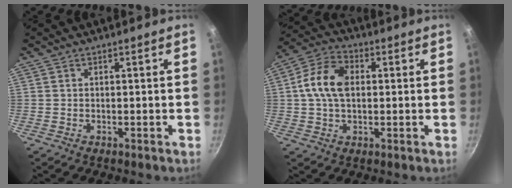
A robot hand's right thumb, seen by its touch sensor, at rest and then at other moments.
{"total": 10.8, "force": [1.2, 7.1, 8.1], "torque": [-0.139, 0.018, 0.009]}